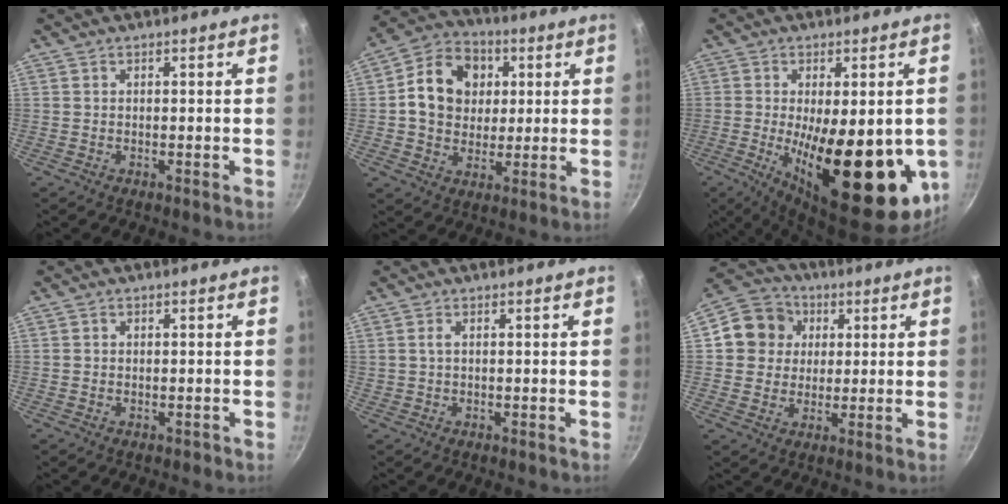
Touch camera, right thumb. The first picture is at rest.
{"total": 14.0, "force": [2.6, 11.5, 7.6], "torque": [-0.104, 0.013, 0.033]}
{"total": 23.8, "force": [-3.5, 9.5, 21.5], "torque": [-0.300, -0.027, -0.038]}
{"total": 0.8, "force": [-0.4, 0.6, 0.2], "torque": [0.000, 0.004, -0.005]}
{"total": 1.0, "force": [0.2, 0.4, 0.9], "torque": [-0.018, 0.002, 0.005]}
{"total": 10.1, "force": [2.4, 9.2, 3.5], "torque": [-0.029, 0.014, 0.028]}